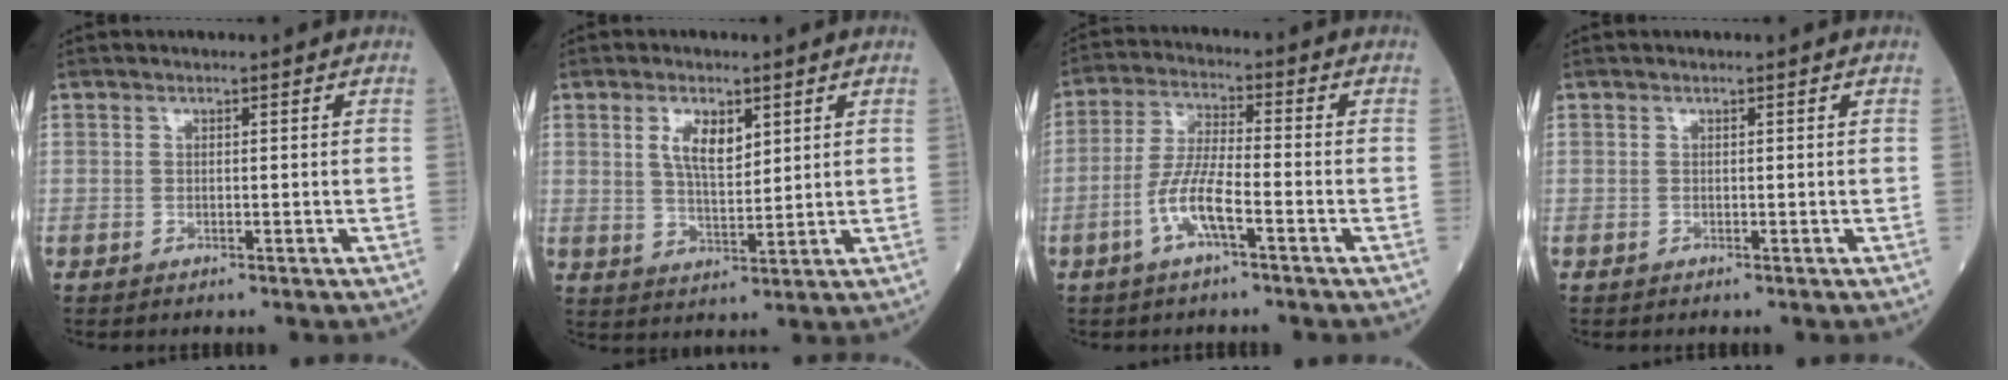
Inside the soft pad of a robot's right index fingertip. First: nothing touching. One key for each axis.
{"total": 5.7, "fx": 2.3, "fy": 2.2, "fz": 4.6, "tx": -0.089, "ty": 0.003, "tz": 0.046}
{"total": 7.0, "fx": -3.0, "fy": 1.0, "fz": 6.2, "tx": -0.131, "ty": 0.003, "tz": -0.062}
{"total": 0.0}